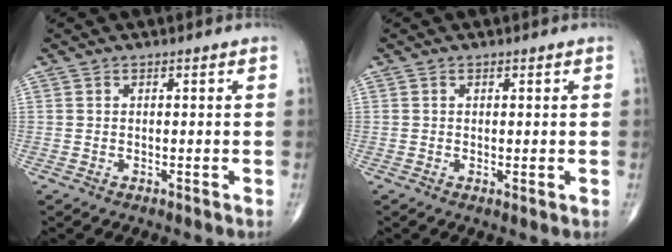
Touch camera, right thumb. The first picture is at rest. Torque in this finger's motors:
{"motor_torque": [-0.34, -0.11, -0.25, -0.18, 0.00]}